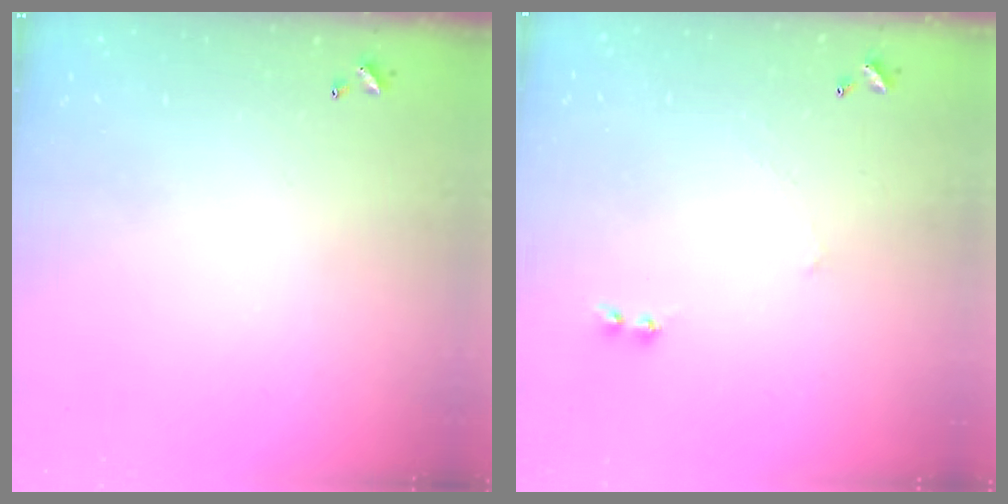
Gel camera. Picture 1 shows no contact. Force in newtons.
{"total": 2.9, "press": 2.9, "slide": 0.4}